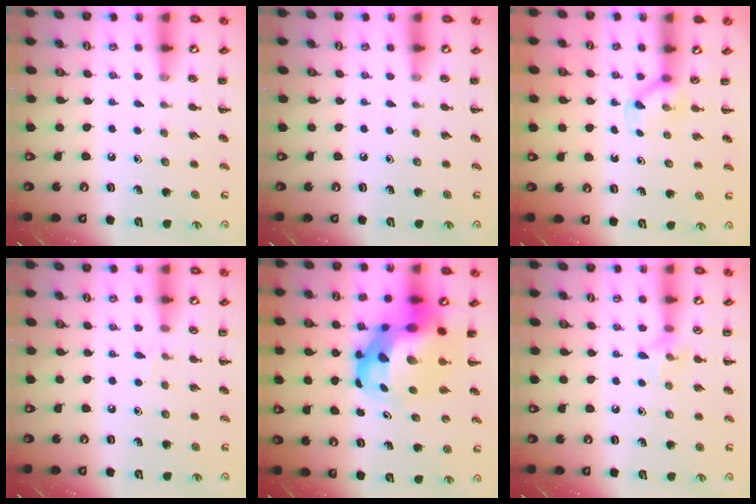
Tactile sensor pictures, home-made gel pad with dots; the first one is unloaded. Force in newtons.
{"total": 0.0}
{"total": 3.1, "press": 2.9, "slide": 1.0}
{"total": 2.7, "press": 2.5, "slide": 1.0}
{"total": 14.2, "press": 13.7, "slide": 3.8}
{"total": 7.3, "press": 7.1, "slide": 1.6}